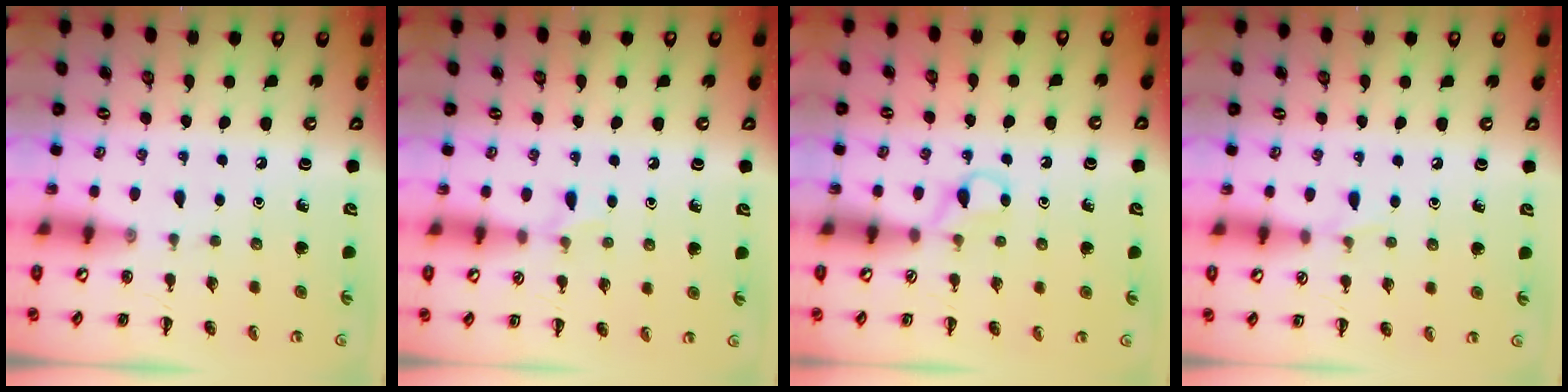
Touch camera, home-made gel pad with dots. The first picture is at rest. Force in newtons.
{"total": 4.9, "press": 4.6, "slide": 1.8}
{"total": 2.8, "press": 2.6, "slide": 1.0}
{"total": 3.8, "press": 3.5, "slide": 1.4}